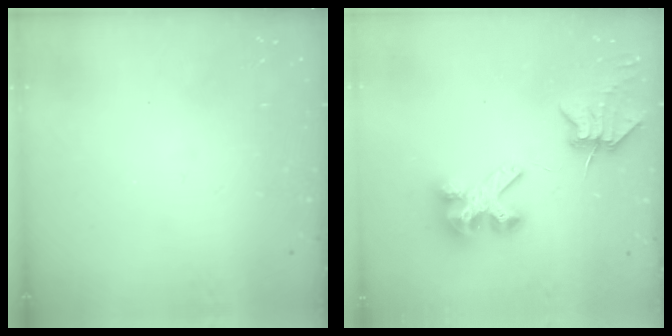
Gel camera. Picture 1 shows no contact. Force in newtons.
{"total": 6.7, "press": 6.7, "slide": 0.9}